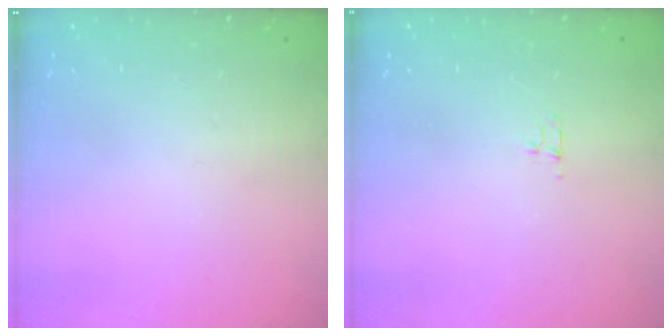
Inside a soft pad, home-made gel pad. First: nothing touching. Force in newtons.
{"total": 3.1, "press": 3.0, "slide": 0.4}